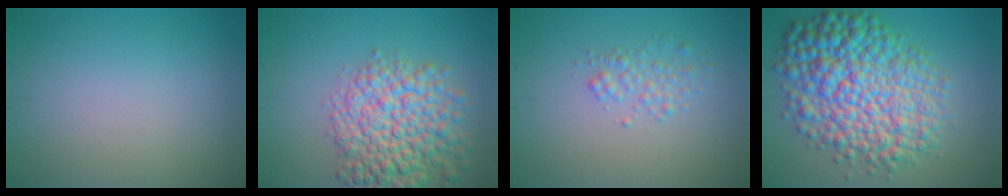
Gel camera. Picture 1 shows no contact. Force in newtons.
{"total": 8.2, "press": 8.2, "slide": 0.3}
{"total": 1.6, "press": 1.6, "slide": 0.1}
{"total": 11.4, "press": 11.4, "slide": 0.2}